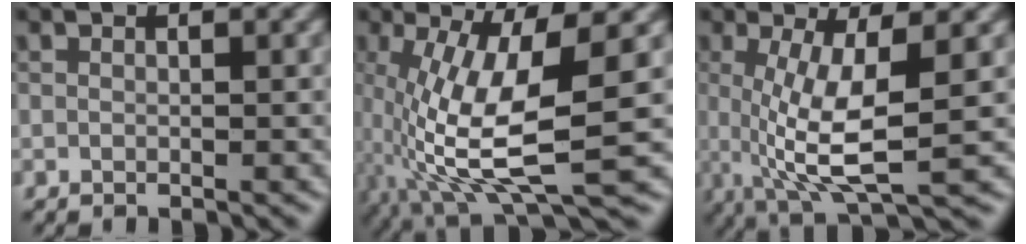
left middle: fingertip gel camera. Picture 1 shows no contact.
{"total": 9.9, "force": [-1.6, 2.9, 9.4], "torque": [-0.195, -0.011, -0.023]}
{"total": 7.2, "force": [-0.1, 1.9, 7.0], "torque": [-0.139, -0.009, 0.005]}